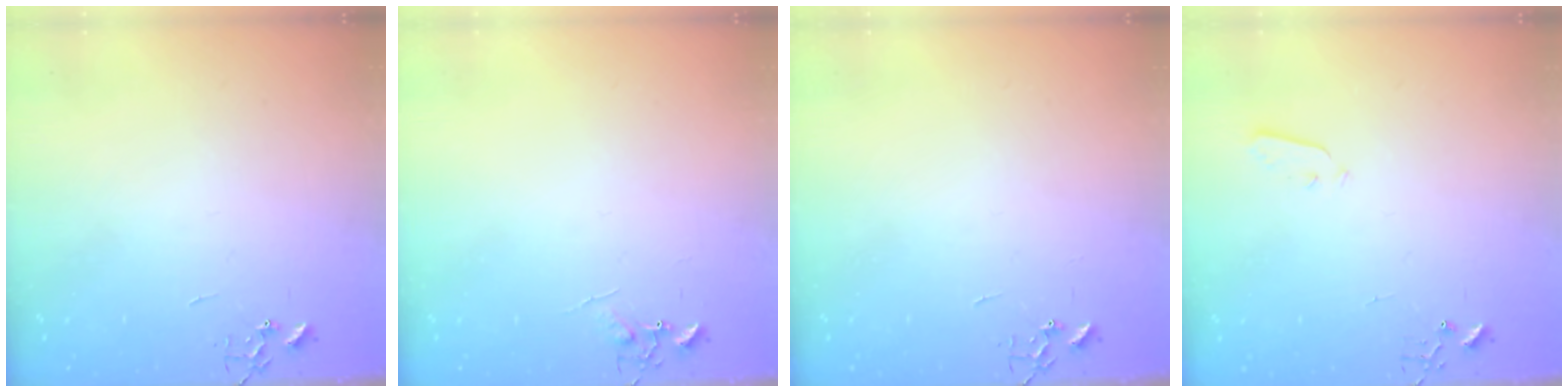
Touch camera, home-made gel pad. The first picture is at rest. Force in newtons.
{"total": 5.2, "press": 5.2, "slide": 0.6}
{"total": 0.0}
{"total": 2.5, "press": 2.5, "slide": 0.4}